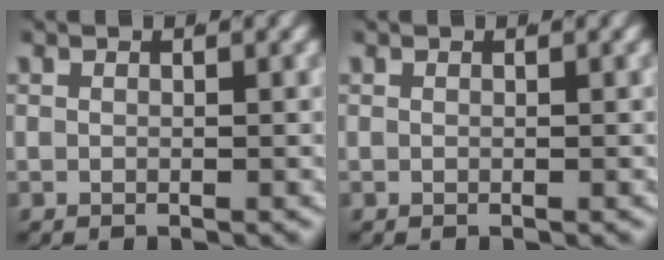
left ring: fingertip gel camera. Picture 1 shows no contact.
{"total": 0.0}